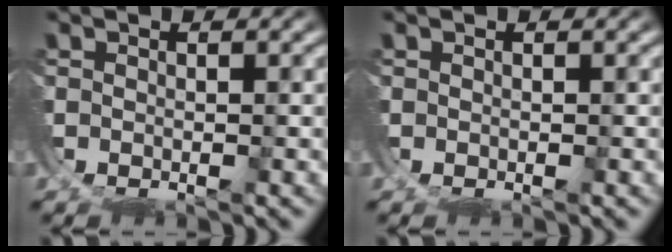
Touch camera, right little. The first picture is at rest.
{"total": 0.0}